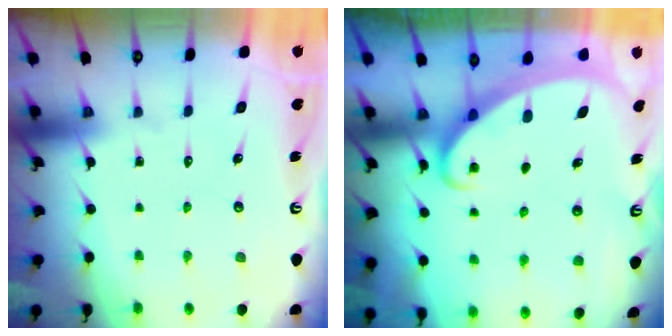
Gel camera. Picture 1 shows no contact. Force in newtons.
{"total": 2.2, "press": 2.2, "slide": 0.3}